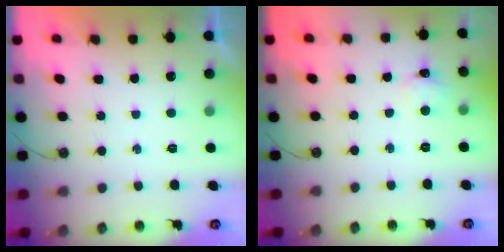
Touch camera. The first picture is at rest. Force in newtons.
{"total": 2.6, "press": 2.6, "slide": 0.4}